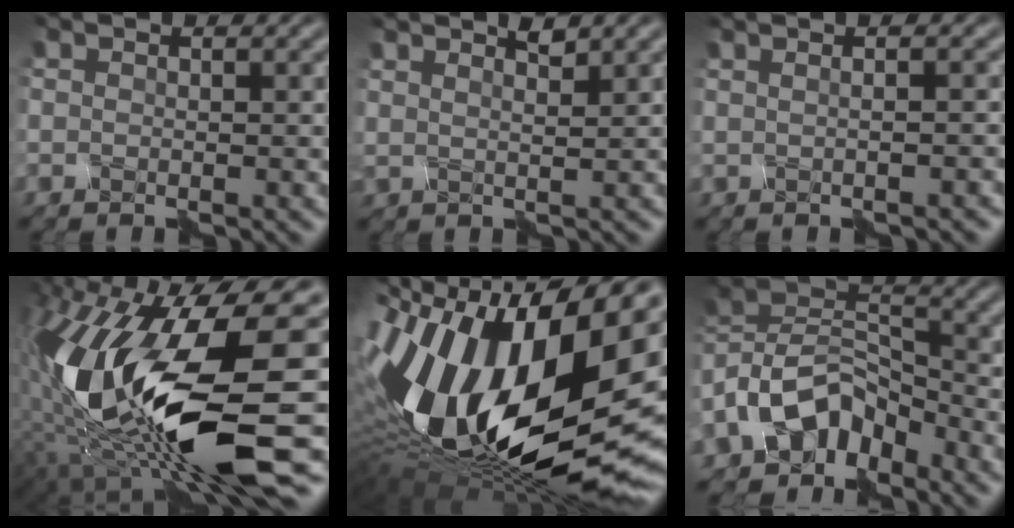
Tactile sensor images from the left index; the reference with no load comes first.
{"total": 1.5, "force": [1.0, -1.1, -0.2], "torque": [-0.001, -0.002, 0.024]}
{"total": 1.1, "force": [-0.2, -0.8, 0.7], "torque": [-0.005, 0.004, -0.005]}
{"total": 14.6, "force": [-3.2, 3.9, 13.7], "torque": [-0.280, -0.009, -0.052]}
{"total": 20.2, "force": [-2.8, 10.0, 17.3], "torque": [-0.358, -0.043, -0.036]}
{"total": 6.7, "force": [-5.0, 3.5, 2.7], "torque": [-0.051, 0.013, -0.110]}